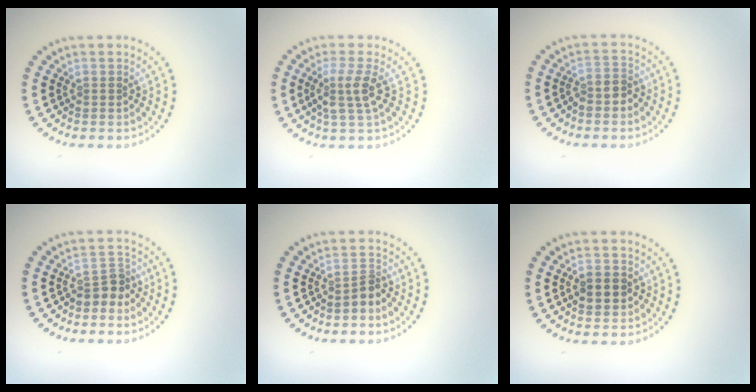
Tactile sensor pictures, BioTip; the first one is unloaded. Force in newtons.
{"total": 2.8, "press": 2.2, "slide": 1.7}
{"total": 1.9, "press": 1.5, "slide": 1.1}
{"total": 2.3, "press": 1.8, "slide": 1.5}
{"total": 1.7, "press": 1.2, "slide": 1.2}
{"total": 2.4, "press": 2.4, "slide": 0.3}